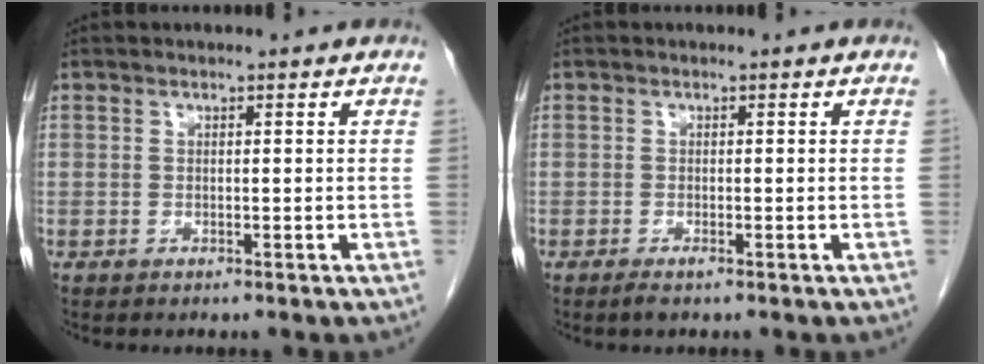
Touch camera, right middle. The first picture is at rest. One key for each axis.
{"total": 1.0, "fx": -0.7, "fy": 0.0, "fz": 0.7, "tx": -0.016, "ty": -0.003, "tz": -0.012}